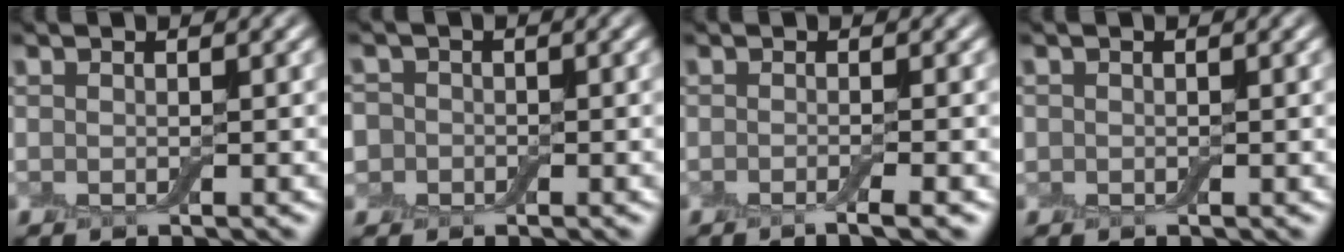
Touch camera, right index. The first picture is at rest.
{"total": 2.9, "force": [0.0, 2.7, 0.9], "torque": [0.002, 0.014, -0.034]}
{"total": 2.0, "force": [-1.0, 0.3, 1.7], "torque": [-0.015, -0.002, -0.023]}
{"total": 0.6, "force": [0.1, 0.6, 0.0], "torque": [0.004, 0.000, -0.002]}